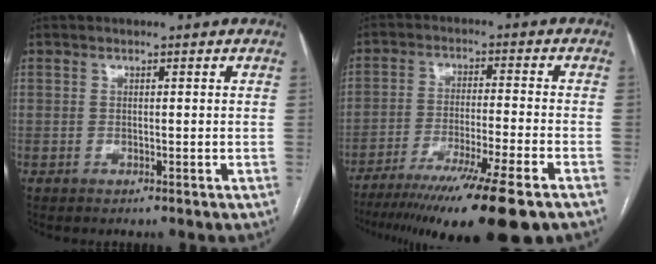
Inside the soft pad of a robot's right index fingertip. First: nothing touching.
{"total": 18.4, "force": [-13.7, 0.0, 12.3], "torque": [-0.166, -0.047, -0.217]}